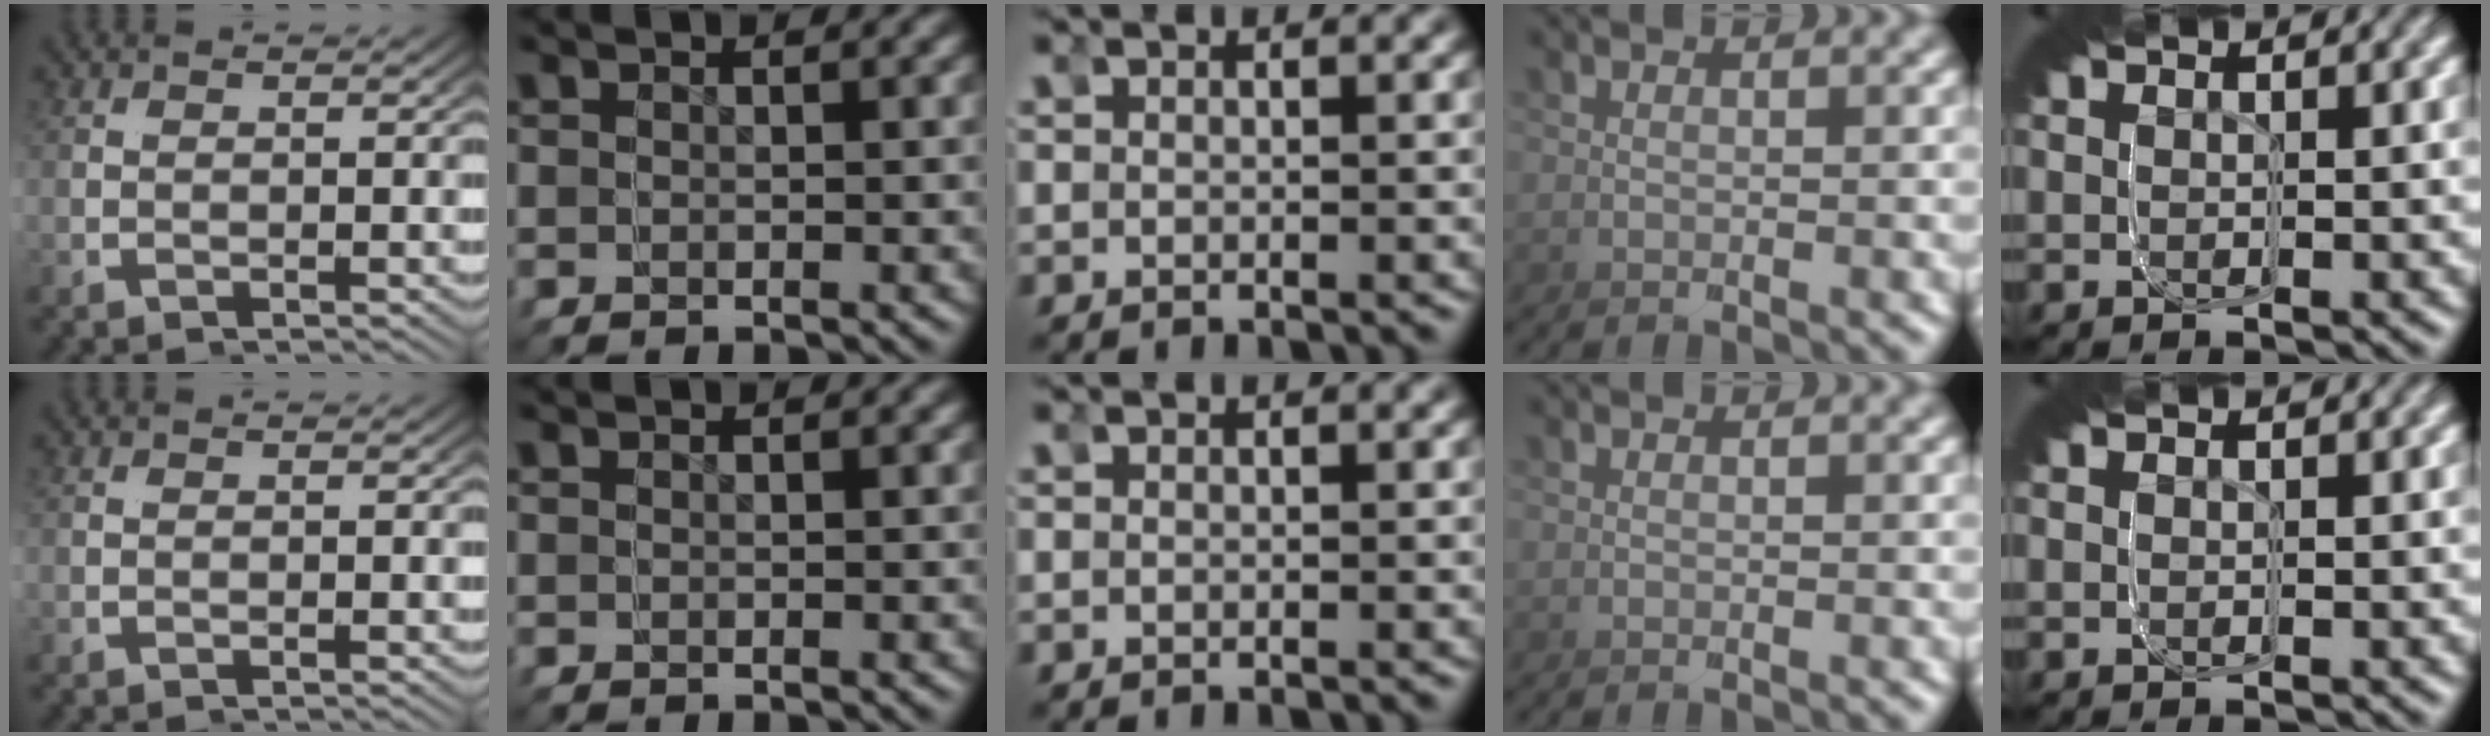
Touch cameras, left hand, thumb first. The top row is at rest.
{}